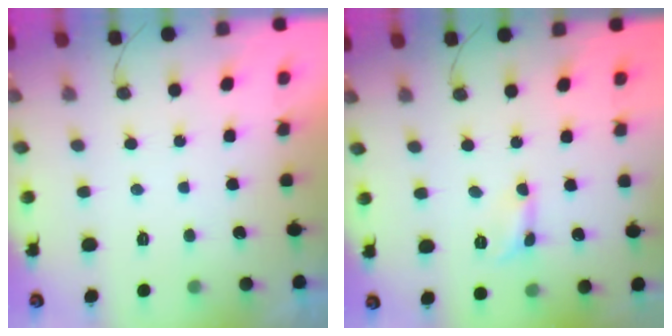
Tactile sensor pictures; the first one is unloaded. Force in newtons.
{"total": 2.8, "press": 2.7, "slide": 0.3}